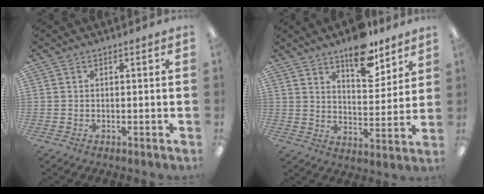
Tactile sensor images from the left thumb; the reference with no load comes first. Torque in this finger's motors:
{"motor_torque": [1.38, 0.92, 0.66, -0.71, 0.01]}